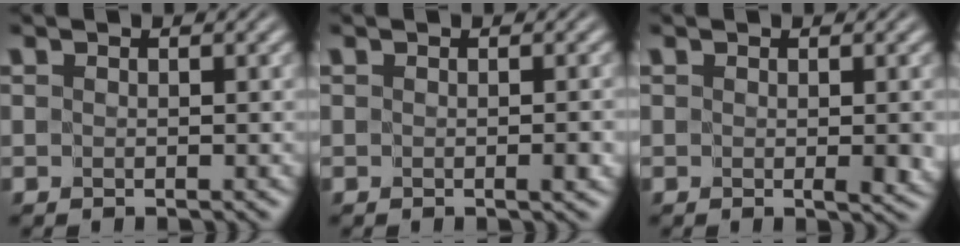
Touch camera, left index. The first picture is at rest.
{"total": 0.8, "force": [-0.4, -0.1, 0.7], "torque": [-0.010, -0.005, -0.004]}
{"total": 1.9, "force": [0.0, 0.5, 1.9], "torque": [-0.023, -0.006, 0.004]}